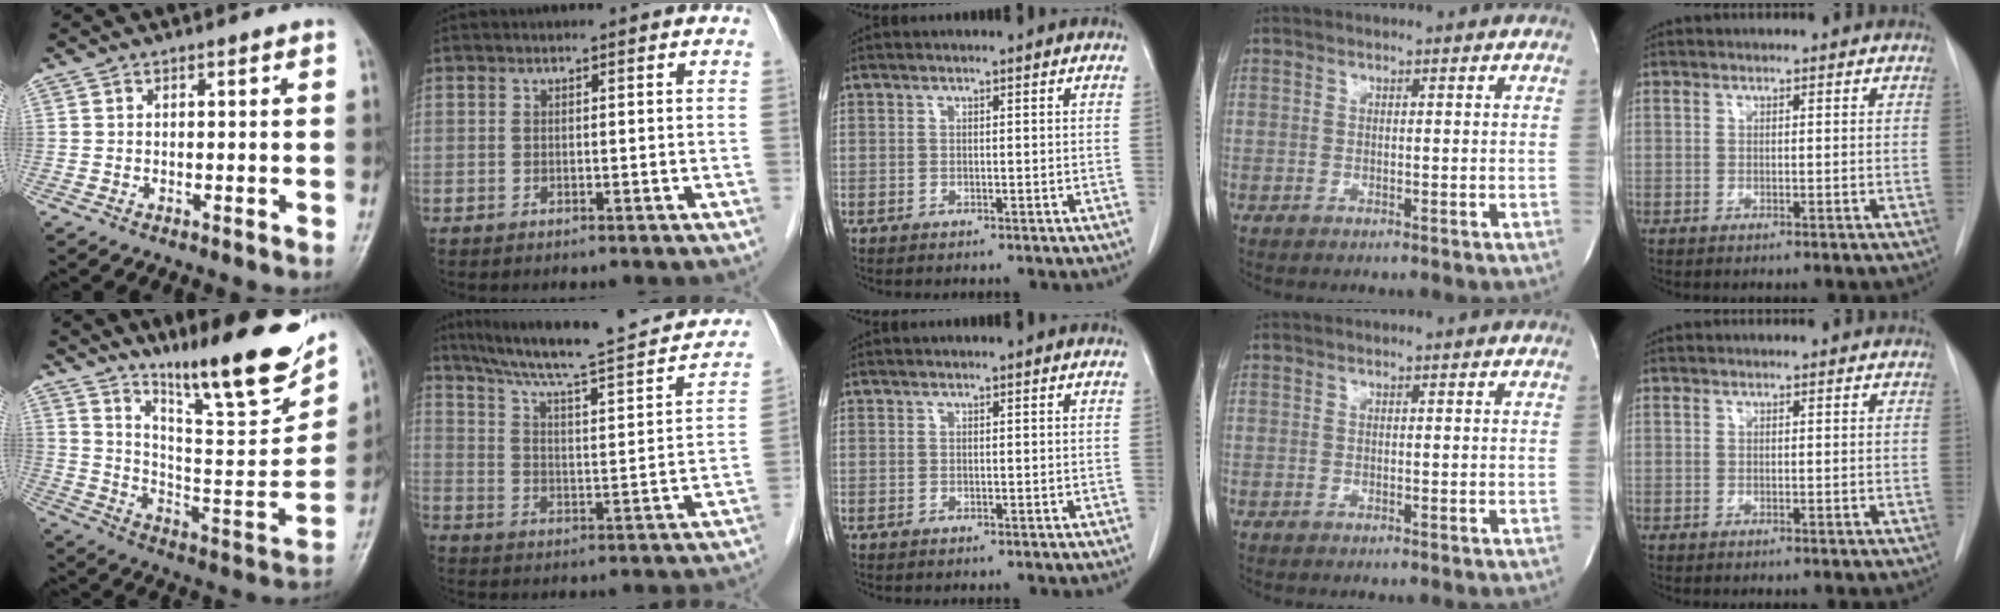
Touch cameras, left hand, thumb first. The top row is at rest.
{"thumb": {"total": 22.1, "force": [15.4, 3.9, 15.3], "torque": [-0.199, -0.081, 0.256]}, "index": {"total": 24.1, "force": [20.4, 3.1, 12.5], "torque": [-0.191, 0.000, 0.278]}}